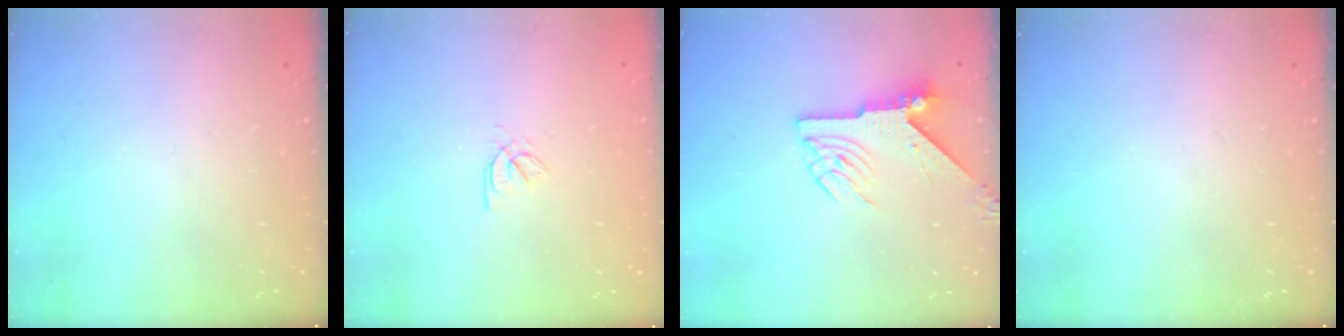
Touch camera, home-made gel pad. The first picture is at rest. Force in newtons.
{"total": 2.3, "press": 2.2, "slide": 0.3}
{"total": 6.8, "press": 6.8, "slide": 0.5}
{"total": 0.0}